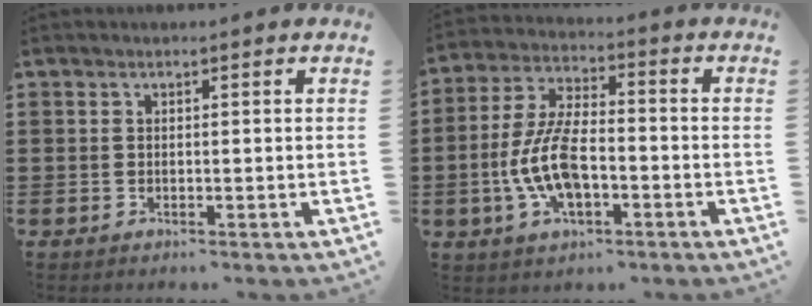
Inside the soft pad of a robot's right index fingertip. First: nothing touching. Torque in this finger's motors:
{"motor_torque": [2.14, 0.00, 0.67, 0.18]}